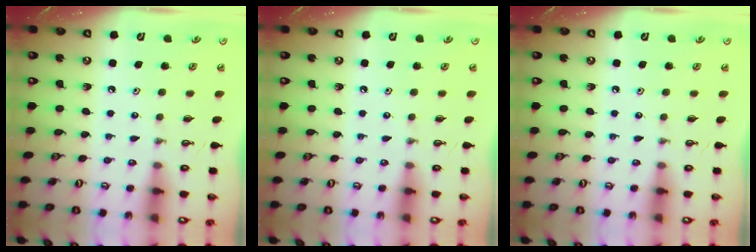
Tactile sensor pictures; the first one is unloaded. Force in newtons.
{"total": 0.0}
{"total": 0.0}